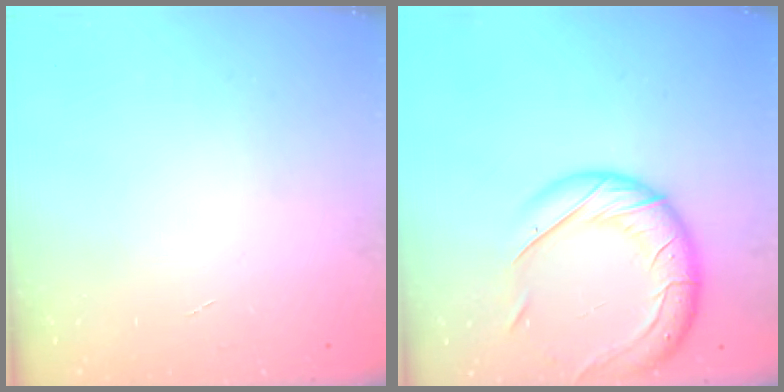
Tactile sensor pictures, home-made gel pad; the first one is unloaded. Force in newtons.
{"total": 17.3, "press": 17.2, "slide": 2.3}